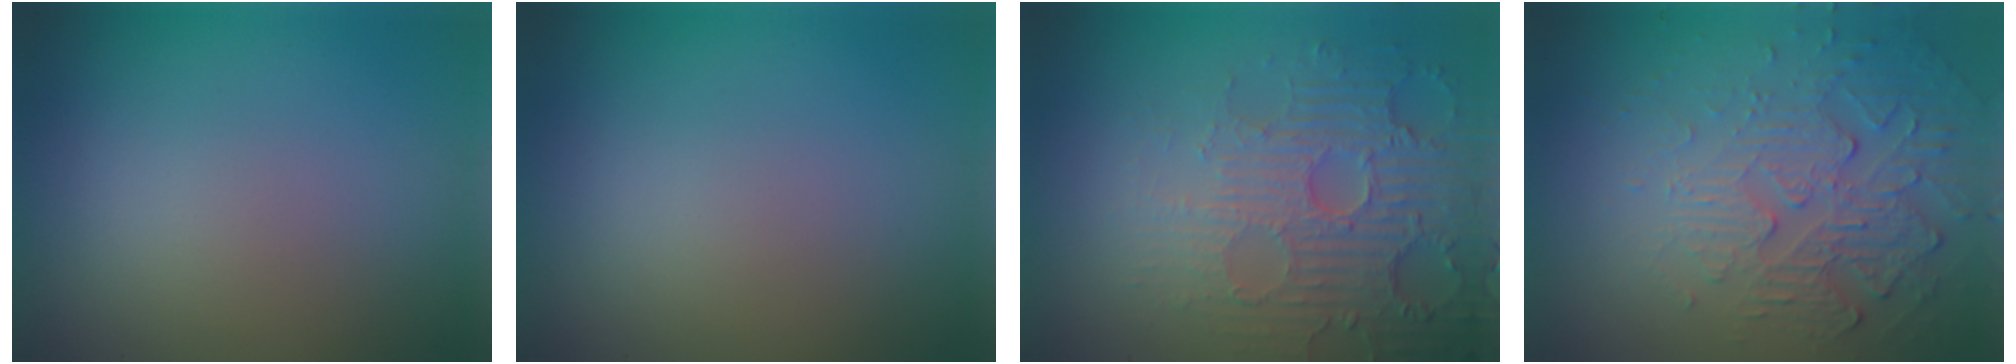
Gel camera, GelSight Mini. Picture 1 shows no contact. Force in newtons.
{"total": 0.0}
{"total": 4.4, "press": 4.4, "slide": 0.5}
{"total": 5.8, "press": 3.5, "slide": 4.7}